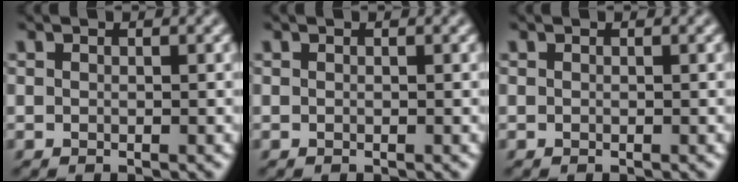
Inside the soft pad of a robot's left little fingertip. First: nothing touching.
{"total": 0.0}
{"total": 0.0}